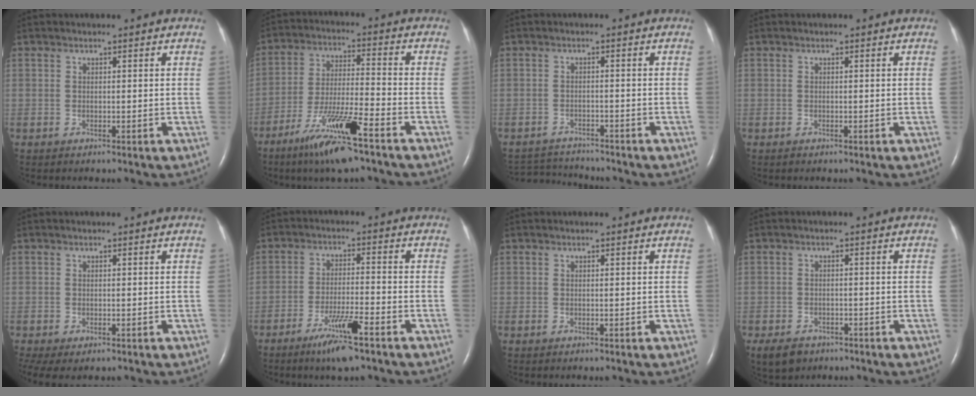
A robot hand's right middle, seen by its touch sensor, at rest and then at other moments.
{"total": 12.2, "force": [-7.8, 0.5, 9.3], "torque": [-0.183, -0.029, -0.143]}
{"total": 4.8, "force": [-4.8, -0.1, -0.4], "torque": [-0.003, -0.006, -0.079]}
{"total": 0.0}
{"total": 4.3, "force": [-2.6, 2.0, 2.8], "torque": [-0.056, -0.013, -0.041]}
{"total": 7.5, "force": [-4.9, 0.2, 5.6], "torque": [-0.111, -0.015, -0.087]}
{"total": 0.0}
{"total": 4.9, "force": [-3.3, 3.2, 1.7], "torque": [-0.033, -0.002, -0.049]}